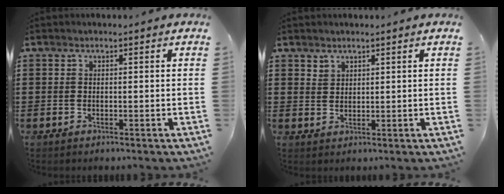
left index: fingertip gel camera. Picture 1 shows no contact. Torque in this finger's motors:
{"motor_torque": [0.00, 0.04, 0.01, -0.01]}